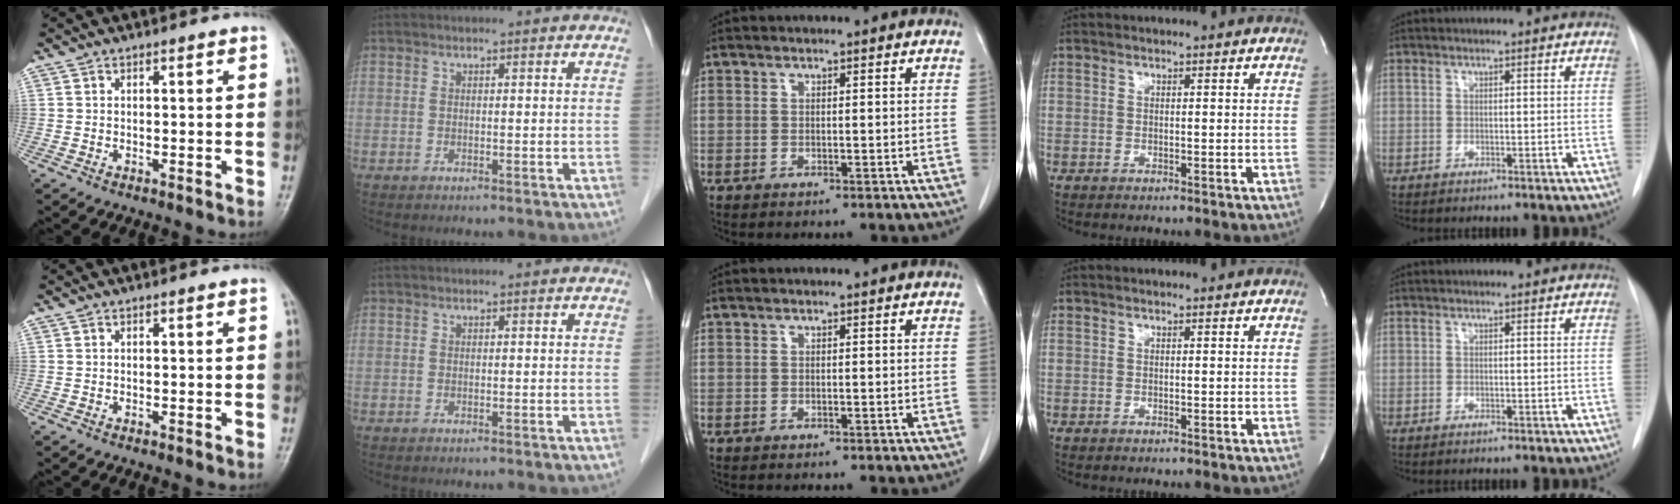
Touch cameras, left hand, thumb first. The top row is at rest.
{}